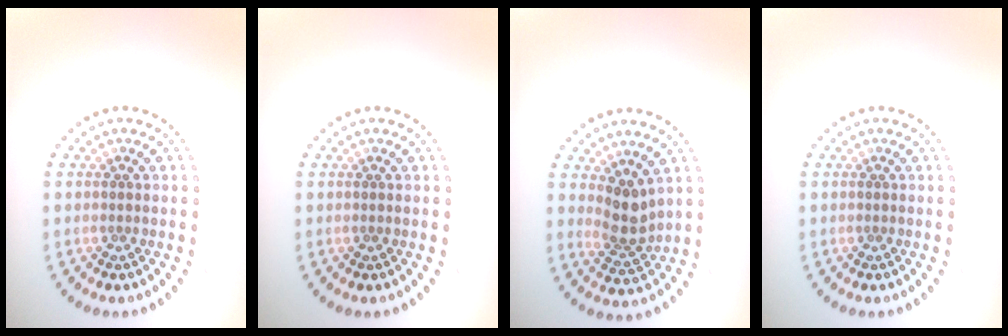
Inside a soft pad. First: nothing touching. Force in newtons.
{"total": 0.0}
{"total": 2.8, "press": 2.3, "slide": 1.7}
{"total": 0.0}